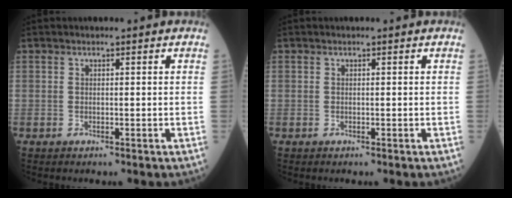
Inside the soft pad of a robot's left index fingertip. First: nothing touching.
{"total": 0.0}